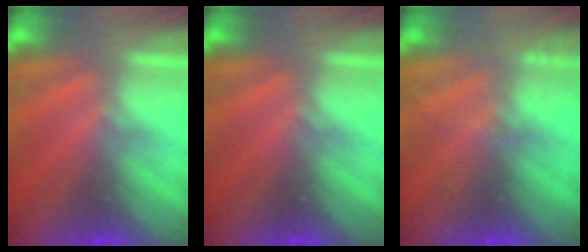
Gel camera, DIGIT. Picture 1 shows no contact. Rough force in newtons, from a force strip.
{"total": 0.0}
{"total": 2.0}